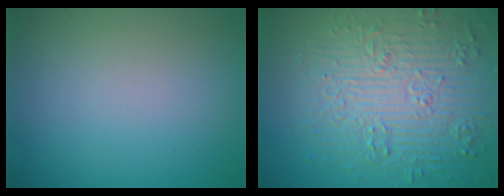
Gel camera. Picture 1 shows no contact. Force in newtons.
{"total": 9.2, "press": 6.8, "slide": 6.2}